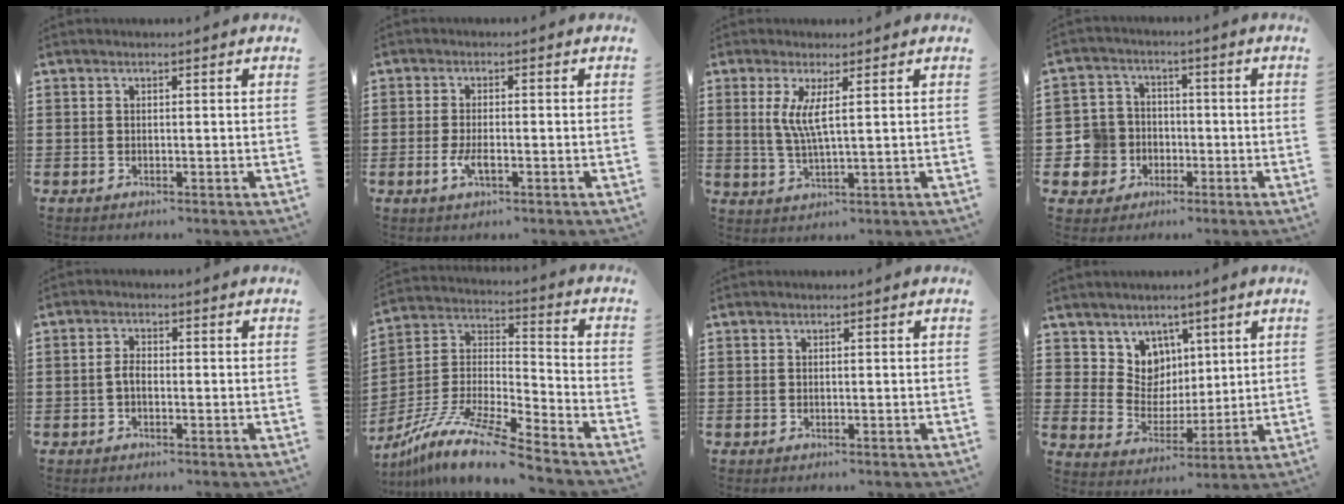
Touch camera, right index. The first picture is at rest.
{"total": 3.1, "force": [-1.1, 0.9, 2.8], "torque": [-0.061, -0.007, -0.021]}
{"total": 4.6, "force": [1.2, 0.4, 4.4], "torque": [-0.098, -0.007, 0.017]}
{"total": 6.7, "force": [-1.7, 6.4, 1.2], "torque": [-0.072, 0.003, -0.034]}
{"total": 1.9, "force": [-0.6, 0.9, 1.6], "torque": [-0.038, 0.000, -0.014]}
{"total": 12.2, "force": [-10.3, 0.7, 6.4], "torque": [-0.140, 0.006, -0.209]}
{"total": 0.0}
{"total": 6.6, "force": [3.9, 5.3, 0.5], "torque": [-0.050, -0.015, 0.075]}